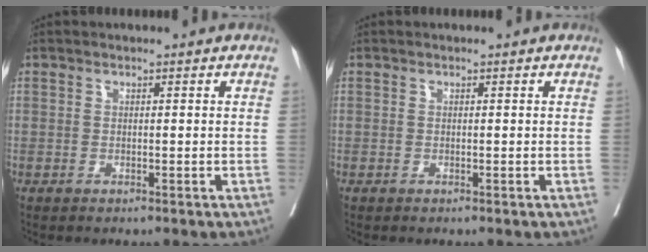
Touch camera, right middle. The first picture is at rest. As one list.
[{"total": 0.0}]